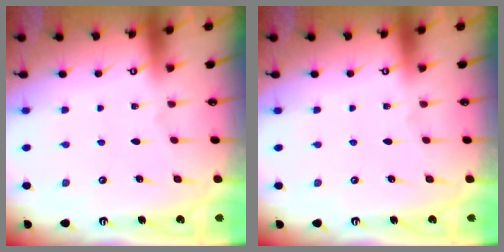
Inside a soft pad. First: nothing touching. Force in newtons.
{"total": 0.0}